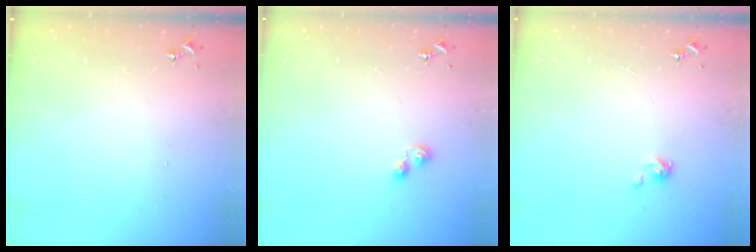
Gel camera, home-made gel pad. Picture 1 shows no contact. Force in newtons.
{"total": 3.5, "press": 3.5, "slide": 0.5}
{"total": 2.9, "press": 2.9, "slide": 0.2}